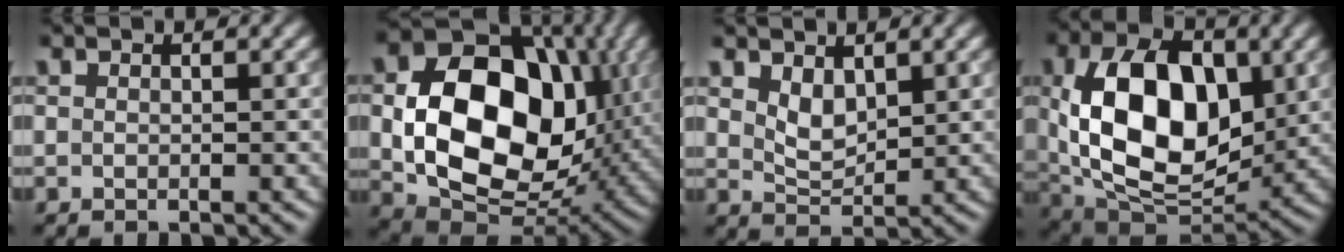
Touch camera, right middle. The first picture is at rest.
{"total": 15.2, "force": [0.9, 11.1, 10.4], "torque": [-0.172, -0.014, 0.019]}
{"total": 2.5, "force": [1.3, 1.4, 1.6], "torque": [-0.035, -0.007, 0.033]}
{"total": 13.3, "force": [1.5, 8.3, 10.2], "torque": [-0.173, 0.000, 0.029]}